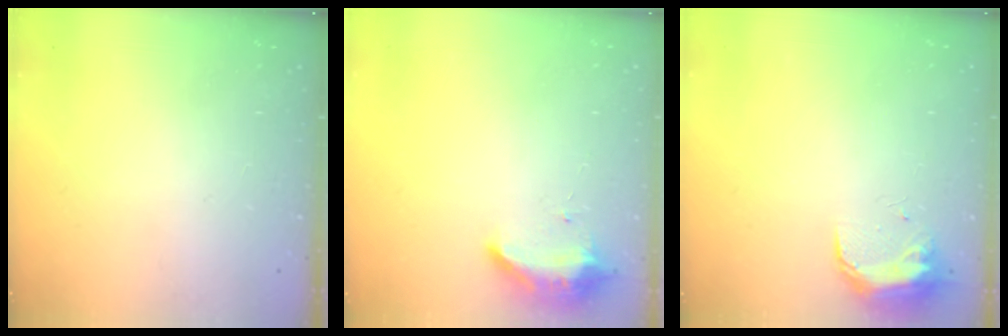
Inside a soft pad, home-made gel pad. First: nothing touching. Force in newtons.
{"total": 8.3, "press": 8.3, "slide": 0.2}
{"total": 8.7, "press": 8.7, "slide": 0.6}